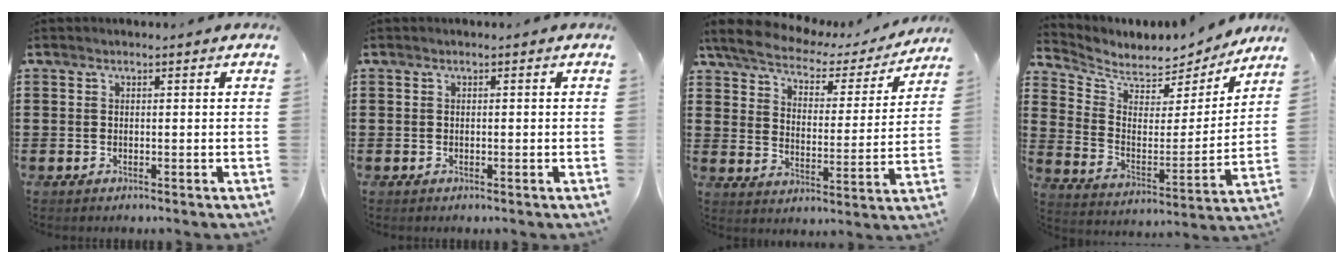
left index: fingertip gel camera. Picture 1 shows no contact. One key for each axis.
{"total": 0.0}
{"total": 4.7, "fx": 4.0, "fy": 1.6, "fz": 2.0, "tx": -0.061, "ty": -0.024, "tz": 0.062}
{"total": 5.6, "fx": 5.1, "fy": 2.2, "fz": 0.3, "tx": -0.047, "ty": -0.047, "tz": 0.087}